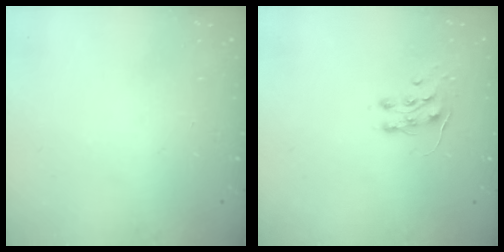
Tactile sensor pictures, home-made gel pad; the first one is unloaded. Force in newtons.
{"total": 7.4, "press": 7.4, "slide": 0.7}